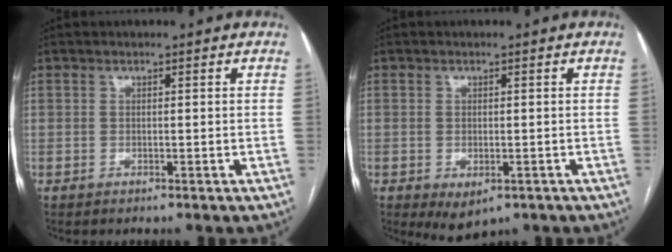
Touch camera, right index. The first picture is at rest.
{"total": 3.9, "force": [-1.9, 2.1, 2.6], "torque": [-0.038, -0.006, -0.016]}